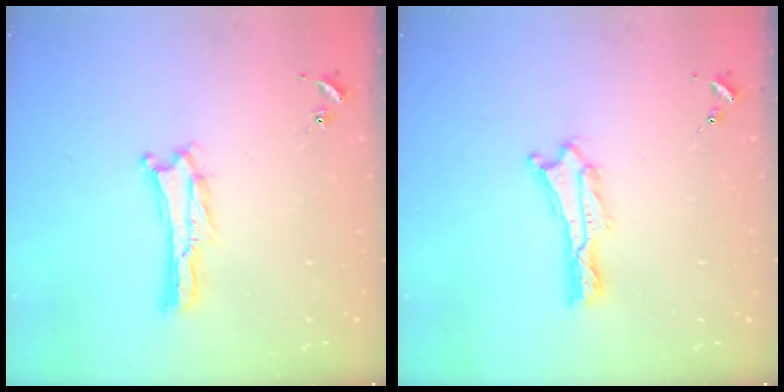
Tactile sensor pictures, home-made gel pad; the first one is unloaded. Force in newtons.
{"total": 0.7, "press": 0.7, "slide": 0.1}